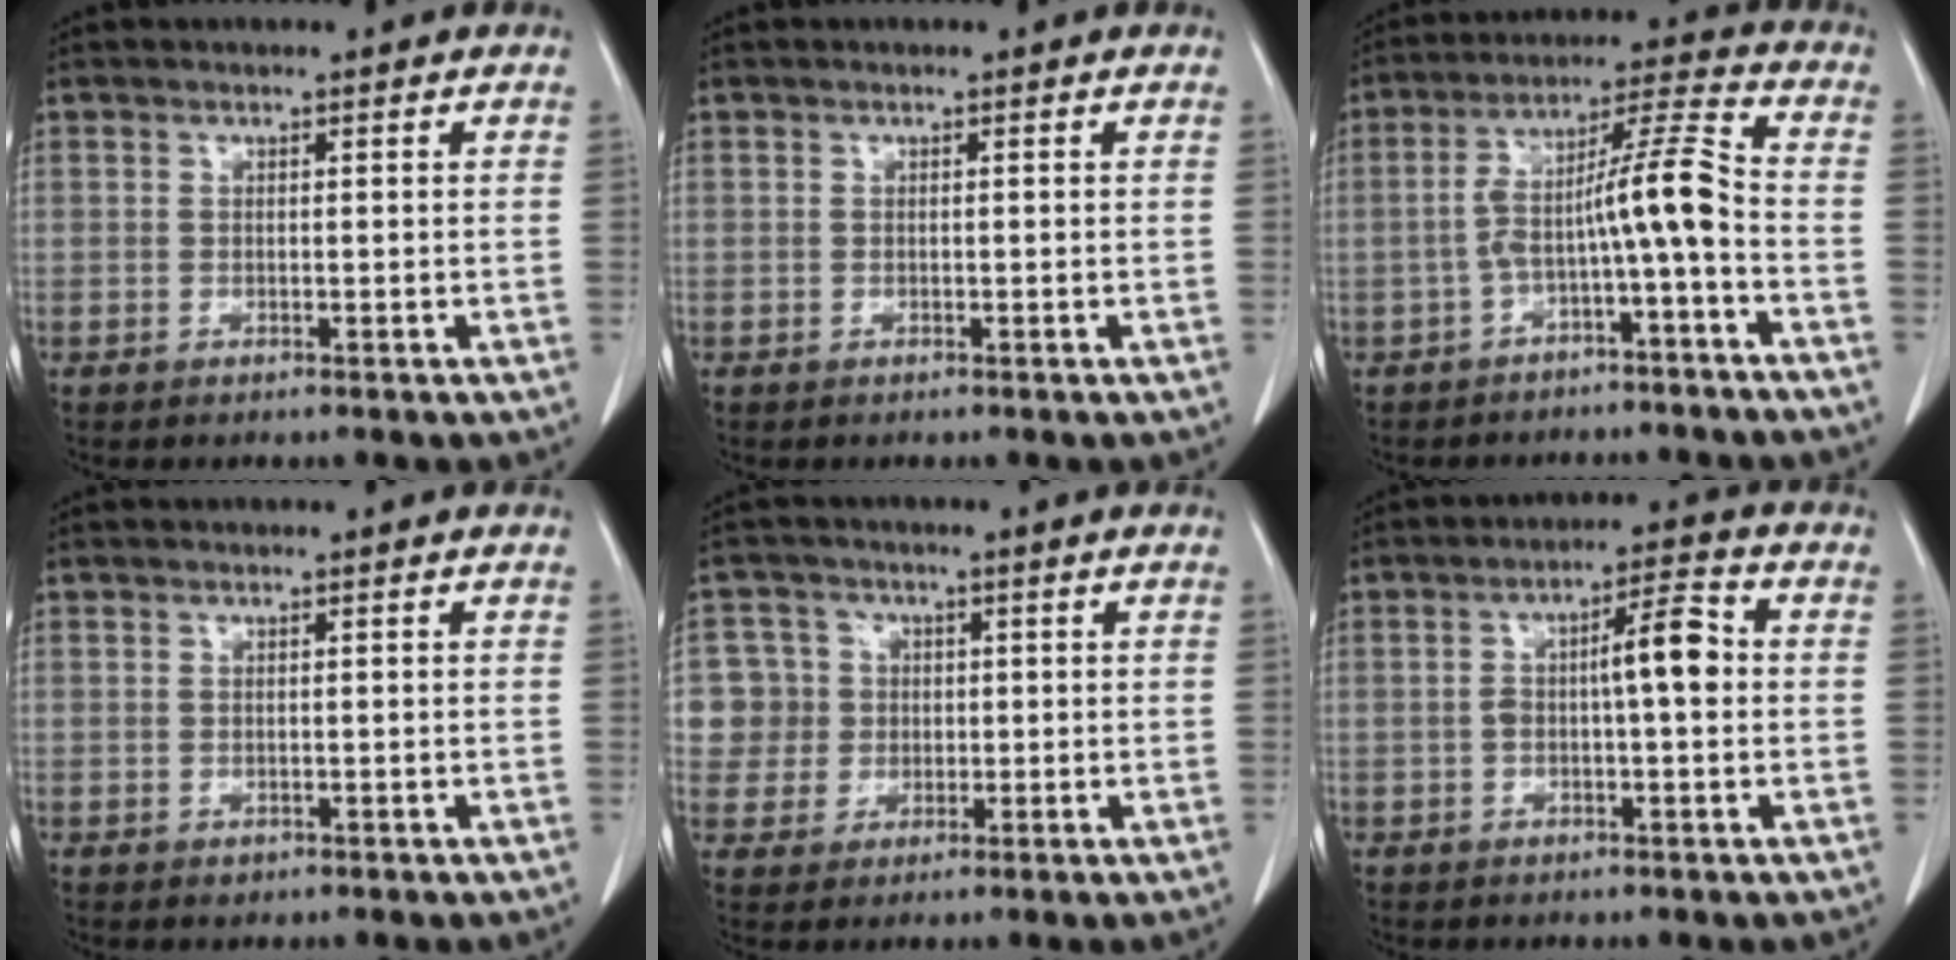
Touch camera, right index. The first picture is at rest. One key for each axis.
{"total": 0.0}
{"total": 9.3, "fx": -2.9, "fy": 0.0, "fz": 8.9, "tx": -0.150, "ty": 0.036, "tz": -0.050}
{"total": 0.5, "fx": -0.2, "fy": 0.5, "fz": 0.1, "tx": -0.001, "ty": 0.002, "tz": -0.001}
{"total": 6.6, "fx": 0.5, "fy": 6.5, "fz": 0.3, "tx": -0.002, "ty": 0.020, "tz": 0.016}
{"total": 6.6, "fx": 0.1, "fy": 1.2, "fz": 6.4, "tx": -0.109, "ty": 0.024, "tz": -0.001}